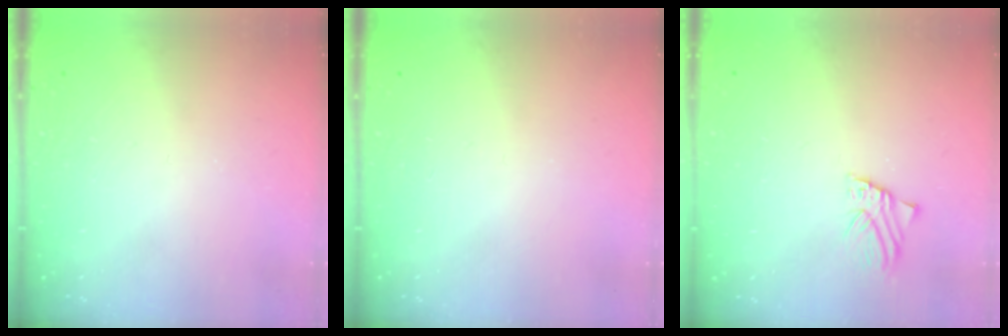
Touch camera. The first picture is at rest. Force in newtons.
{"total": 0.0}
{"total": 1.8, "press": 1.8, "slide": 0.1}